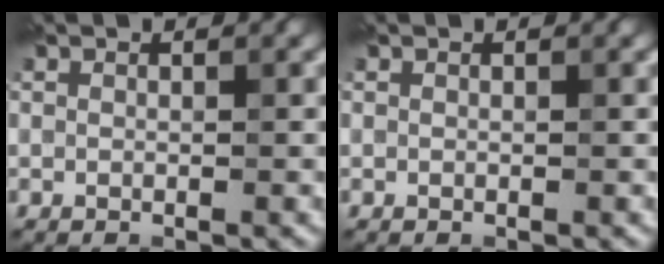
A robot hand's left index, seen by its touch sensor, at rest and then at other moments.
{"total": 0.0}